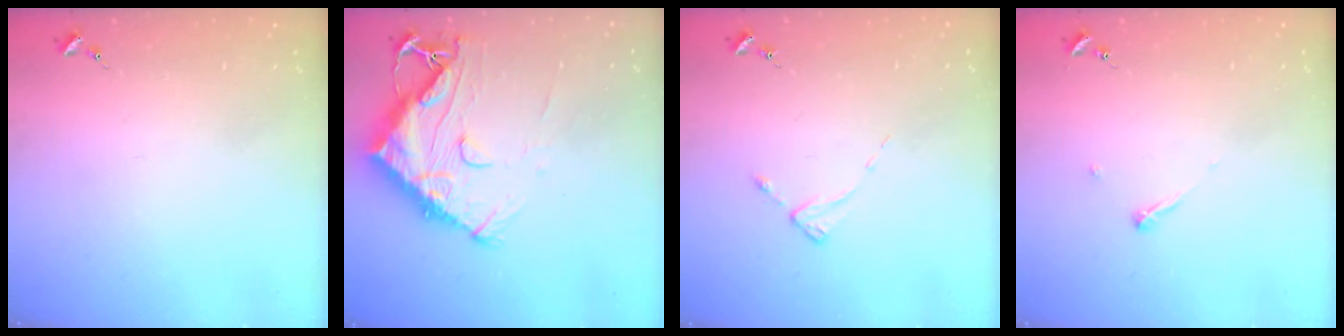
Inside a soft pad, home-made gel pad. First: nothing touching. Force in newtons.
{"total": 14.7, "press": 14.6, "slide": 1.5}
{"total": 2.0, "press": 2.0, "slide": 0.3}
{"total": 3.2, "press": 3.2, "slide": 0.3}